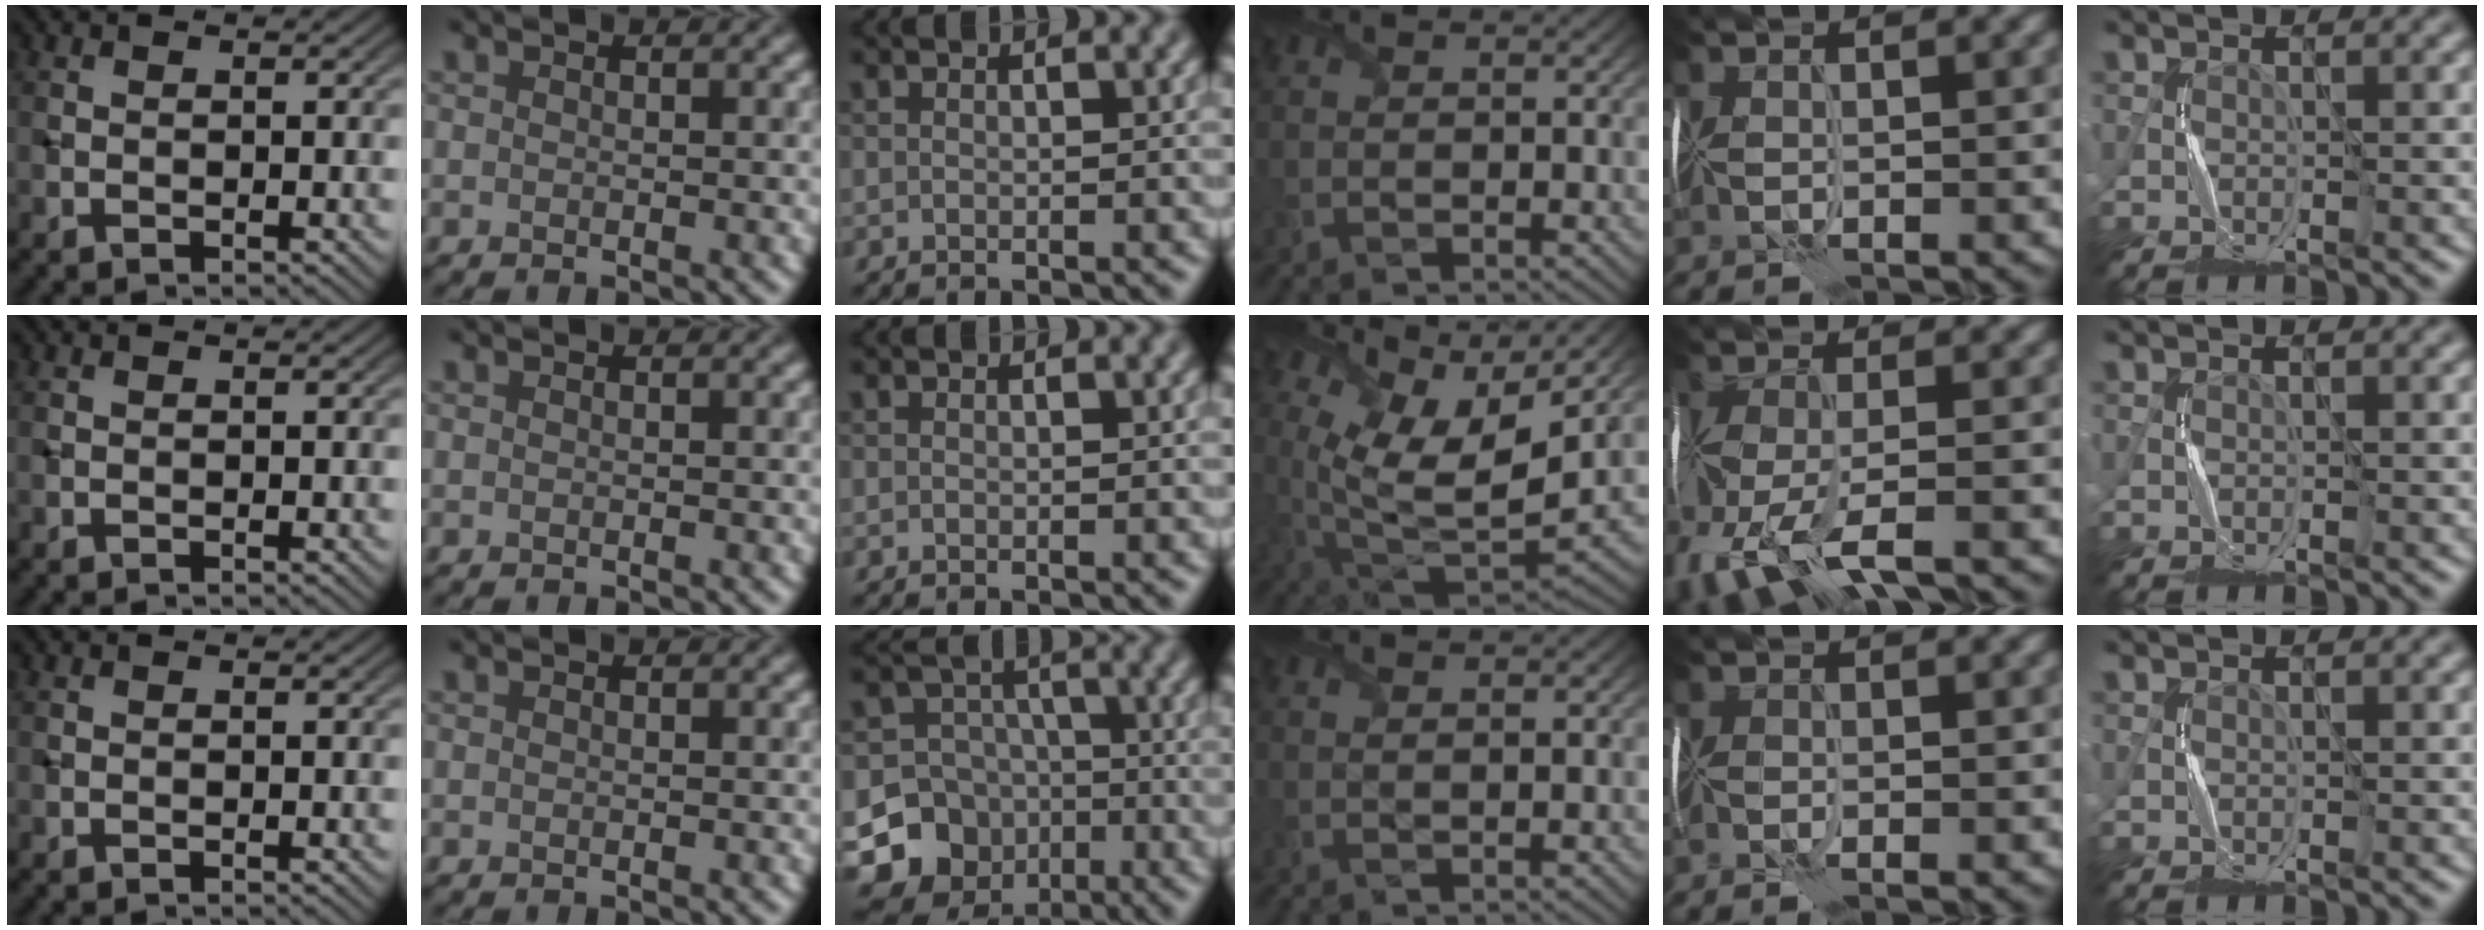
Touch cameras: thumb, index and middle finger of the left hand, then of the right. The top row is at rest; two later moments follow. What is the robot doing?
{"motion": "fold", "object": "map"}